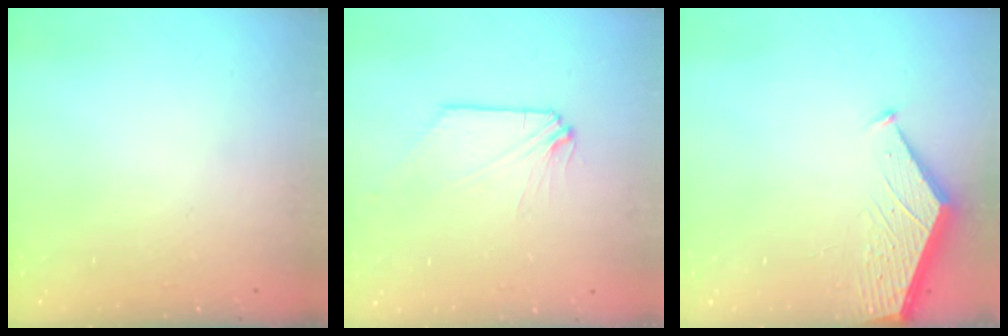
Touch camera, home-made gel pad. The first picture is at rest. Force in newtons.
{"total": 0.0}
{"total": 1.5, "press": 1.5, "slide": 0.2}